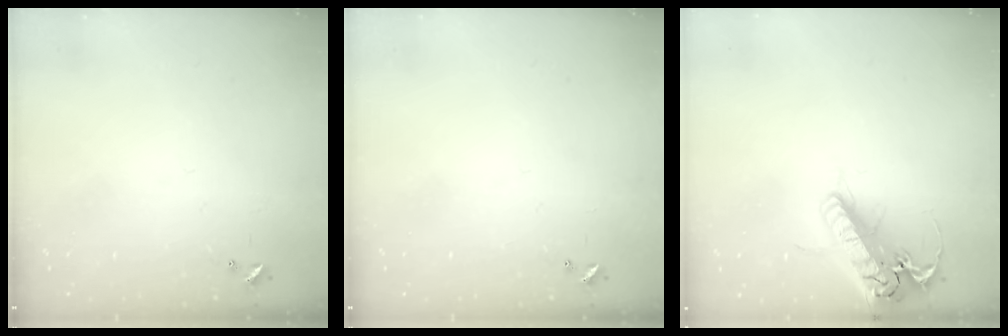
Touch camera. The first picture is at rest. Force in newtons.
{"total": 0.0}
{"total": 21.0, "press": 20.7, "slide": 3.7}